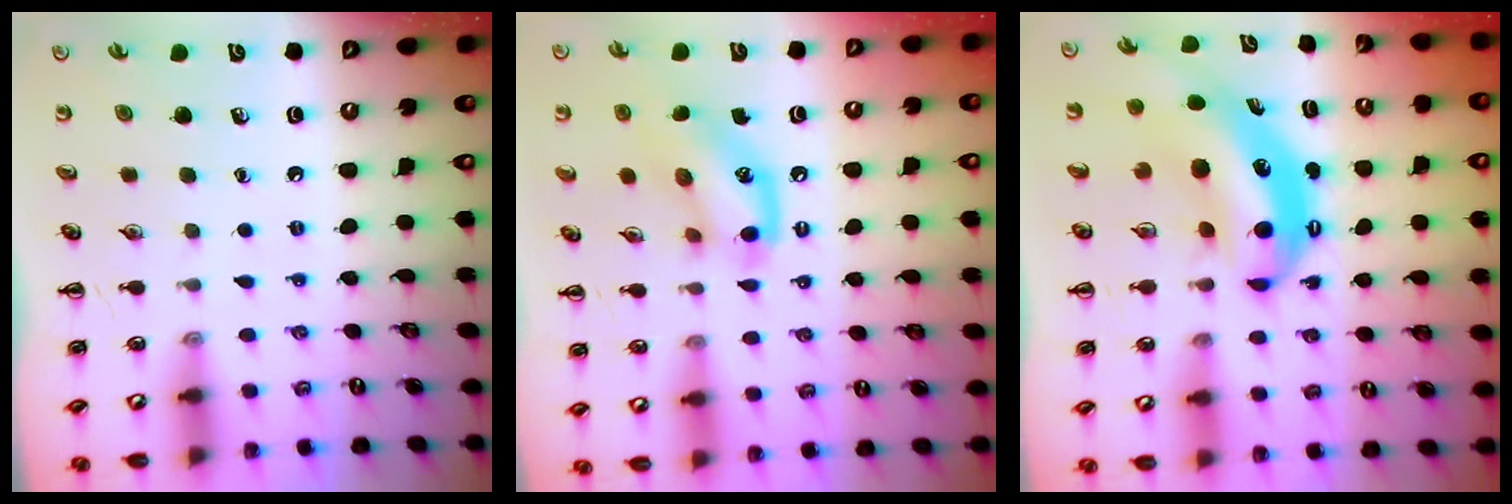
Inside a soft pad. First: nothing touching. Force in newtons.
{"total": 13.0, "press": 12.9, "slide": 1.0}
{"total": 8.5, "press": 8.2, "slide": 2.2}